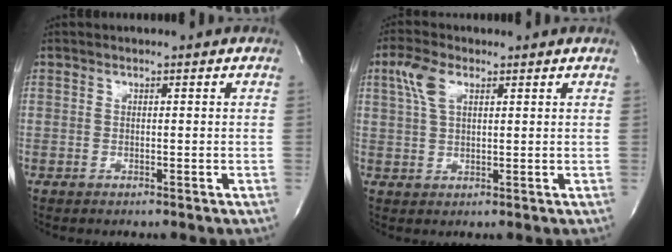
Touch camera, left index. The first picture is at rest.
{"total": 4.6, "force": [2.3, 1.8, 3.6], "torque": [-0.087, 0.017, 0.050]}